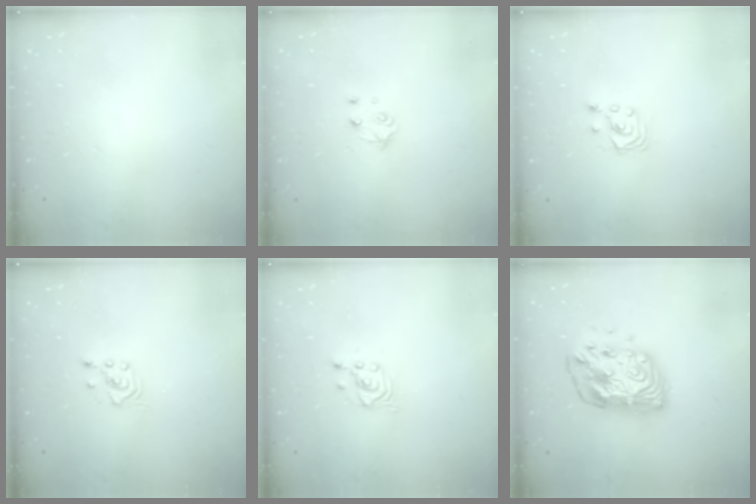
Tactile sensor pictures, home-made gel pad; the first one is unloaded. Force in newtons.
{"total": 4.3, "press": 4.3, "slide": 0.5}
{"total": 2.9, "press": 2.8, "slide": 0.3}
{"total": 2.6, "press": 2.4, "slide": 0.8}
{"total": 2.6, "press": 2.6, "slide": 0.1}
{"total": 12.2, "press": 12.1, "slide": 1.1}